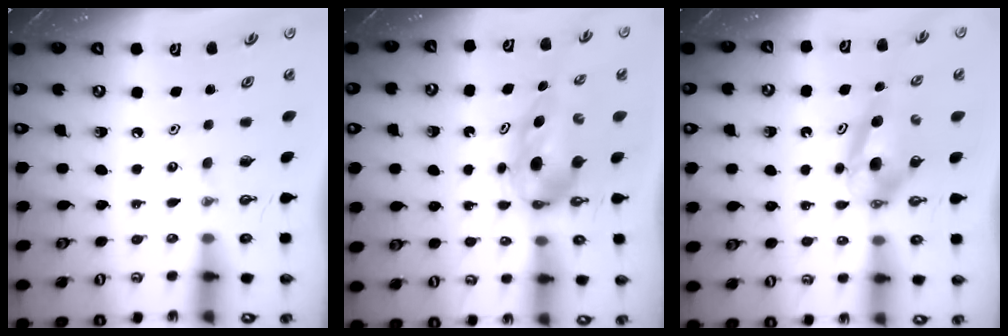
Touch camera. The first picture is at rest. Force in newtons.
{"total": 6.7, "press": 6.6, "slide": 1.4}
{"total": 6.8, "press": 6.4, "slide": 2.3}